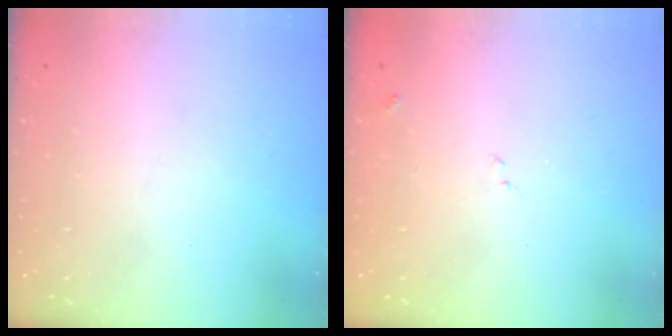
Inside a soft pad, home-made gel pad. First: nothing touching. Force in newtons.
{"total": 8.6, "press": 8.5, "slide": 0.8}